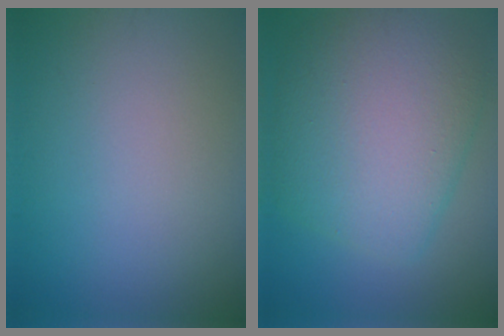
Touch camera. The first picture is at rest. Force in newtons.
{"total": 9.0, "press": 9.0, "slide": 0.1}